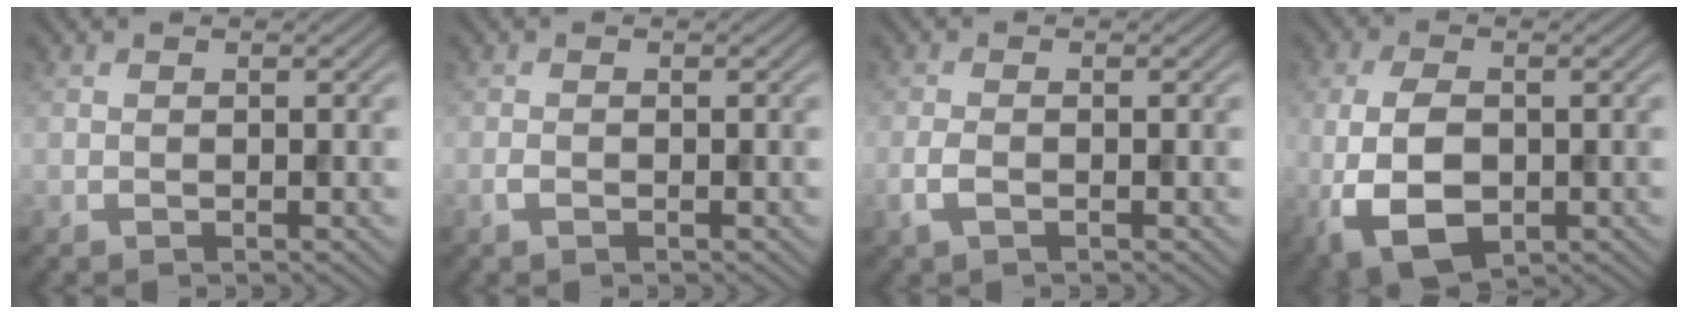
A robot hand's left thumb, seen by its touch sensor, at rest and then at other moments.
{"total": 0.8, "force": [-0.5, 0.4, 0.6], "torque": [-0.014, 0.000, -0.009]}
{"total": 2.0, "force": [-0.9, 0.8, 1.6], "torque": [-0.042, -0.003, -0.022]}
{"total": 8.5, "force": [-2.0, 4.9, 6.6], "torque": [-0.156, -0.015, -0.040]}